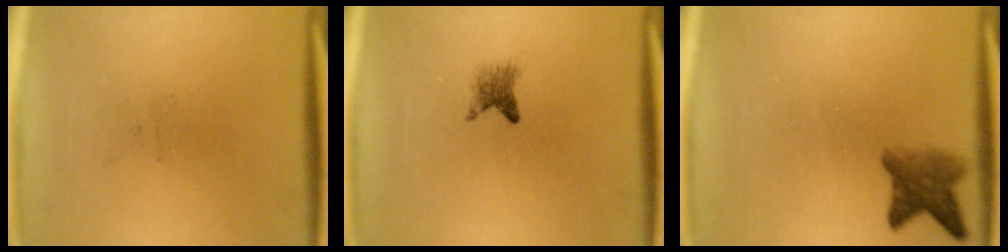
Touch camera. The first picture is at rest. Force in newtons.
{"total": 2.0}
{"total": 4.3}